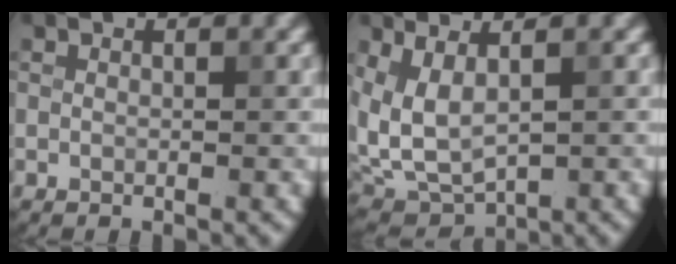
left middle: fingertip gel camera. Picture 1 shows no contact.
{"total": 5.0, "force": [1.0, 2.8, 4.1], "torque": [-0.099, -0.006, 0.027]}